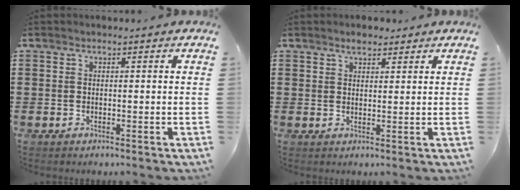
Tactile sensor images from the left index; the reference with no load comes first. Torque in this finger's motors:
{"motor_torque": [0.61, -0.56, 0.07, 0.00]}